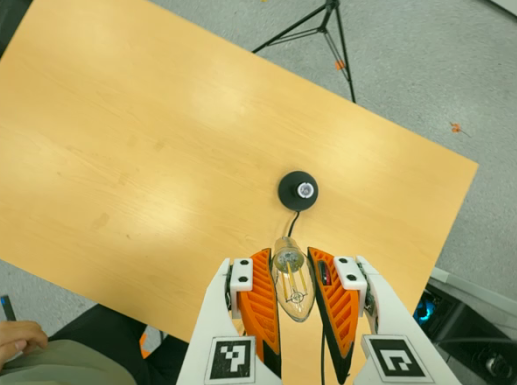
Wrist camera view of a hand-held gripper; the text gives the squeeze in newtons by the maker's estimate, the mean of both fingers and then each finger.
{"total": 20.6, "left": 22.4, "right": 18.8}